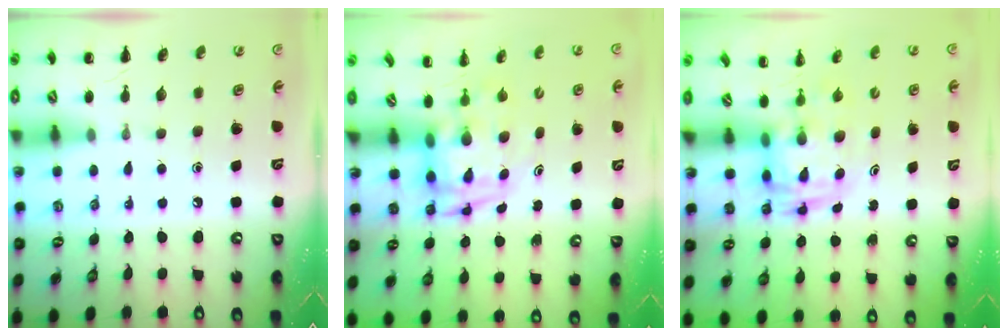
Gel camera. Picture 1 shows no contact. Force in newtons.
{"total": 3.5, "press": 3.4, "slide": 0.7}
{"total": 2.8, "press": 2.7, "slide": 0.6}